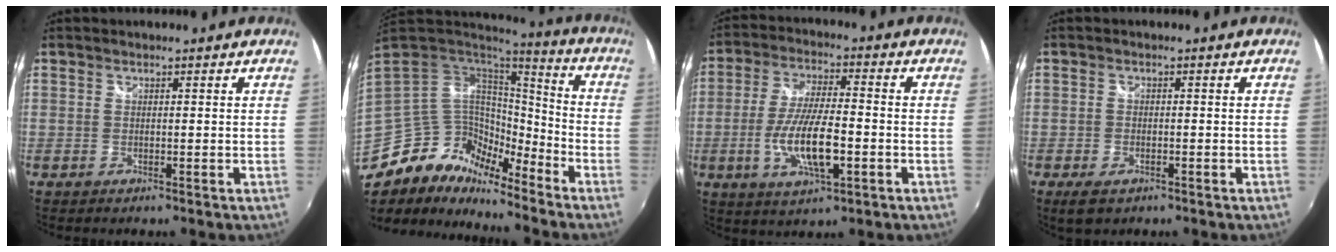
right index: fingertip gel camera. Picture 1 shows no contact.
{"total": 13.7, "force": [-10.8, 6.6, 5.3], "torque": [-0.099, 0.004, -0.213]}
{"total": 11.9, "force": [-3.4, 3.3, 10.9], "torque": [-0.217, -0.008, -0.062]}
{"total": 4.1, "force": [-2.7, 2.1, 2.2], "torque": [-0.056, -0.010, -0.047]}